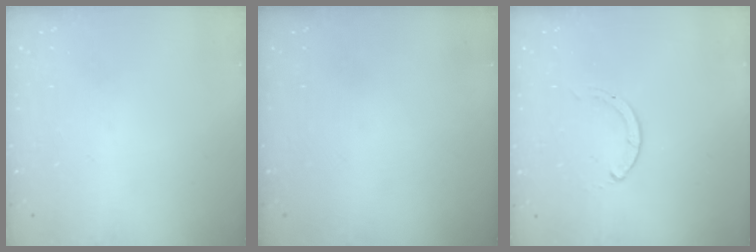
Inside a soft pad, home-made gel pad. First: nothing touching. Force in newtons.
{"total": 0.0}
{"total": 0.0}